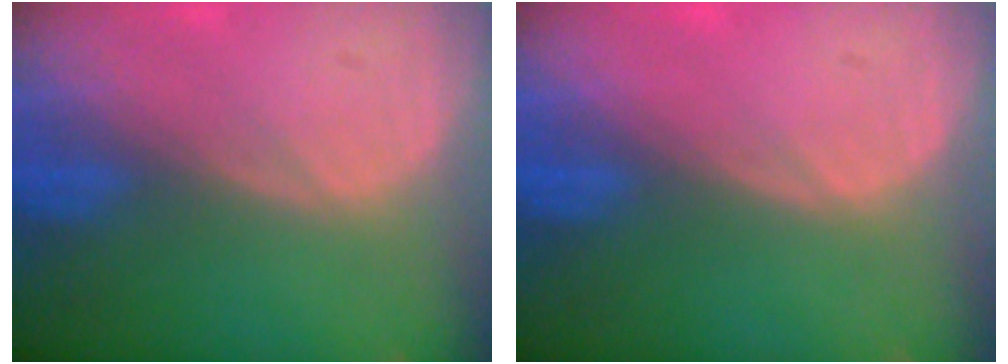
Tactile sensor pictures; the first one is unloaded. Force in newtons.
{"total": 0.0}